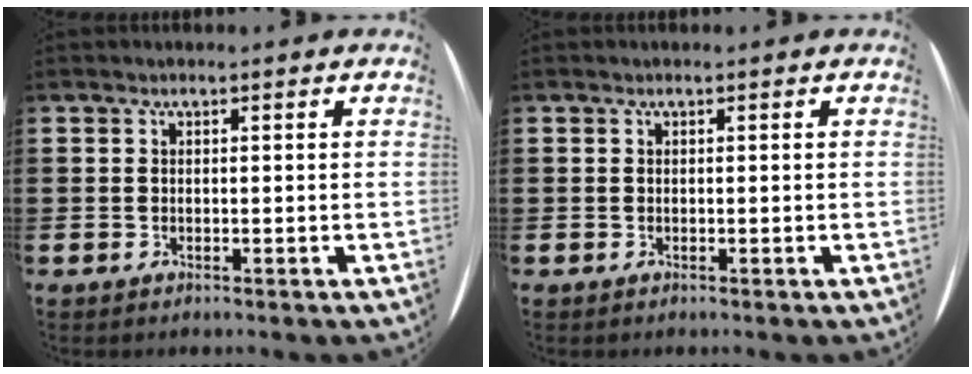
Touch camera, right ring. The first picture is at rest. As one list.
[{"total": 0.0}]